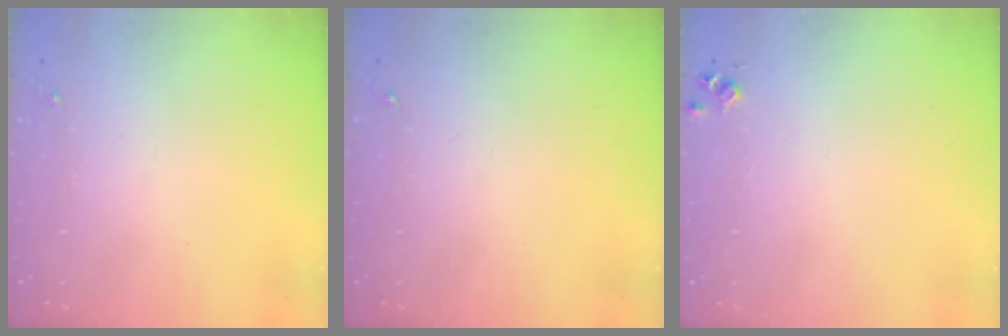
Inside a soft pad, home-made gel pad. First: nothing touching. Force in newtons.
{"total": 0.0}
{"total": 4.4, "press": 4.4, "slide": 0.5}